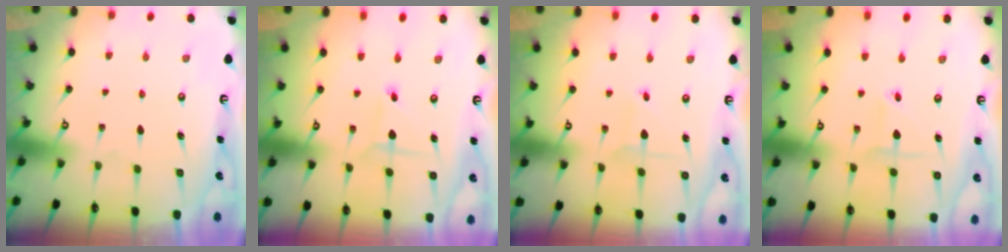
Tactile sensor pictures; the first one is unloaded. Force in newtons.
{"total": 0.9, "press": 0.9, "slide": 0.0}
{"total": 2.0, "press": 2.0, "slide": 0.2}
{"total": 2.4, "press": 2.4, "slide": 0.2}